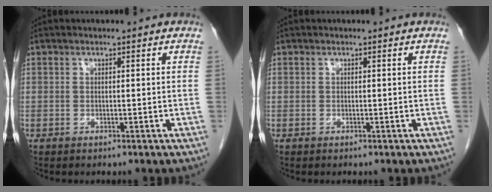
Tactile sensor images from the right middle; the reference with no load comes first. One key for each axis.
{"total": 0.0}